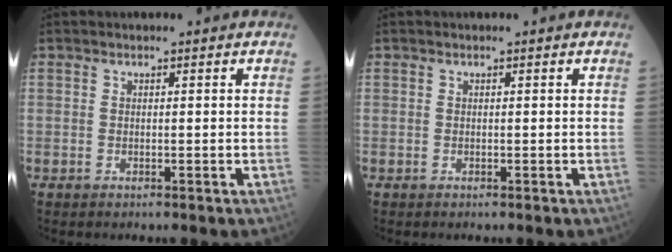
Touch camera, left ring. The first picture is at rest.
{"total": 0.0}